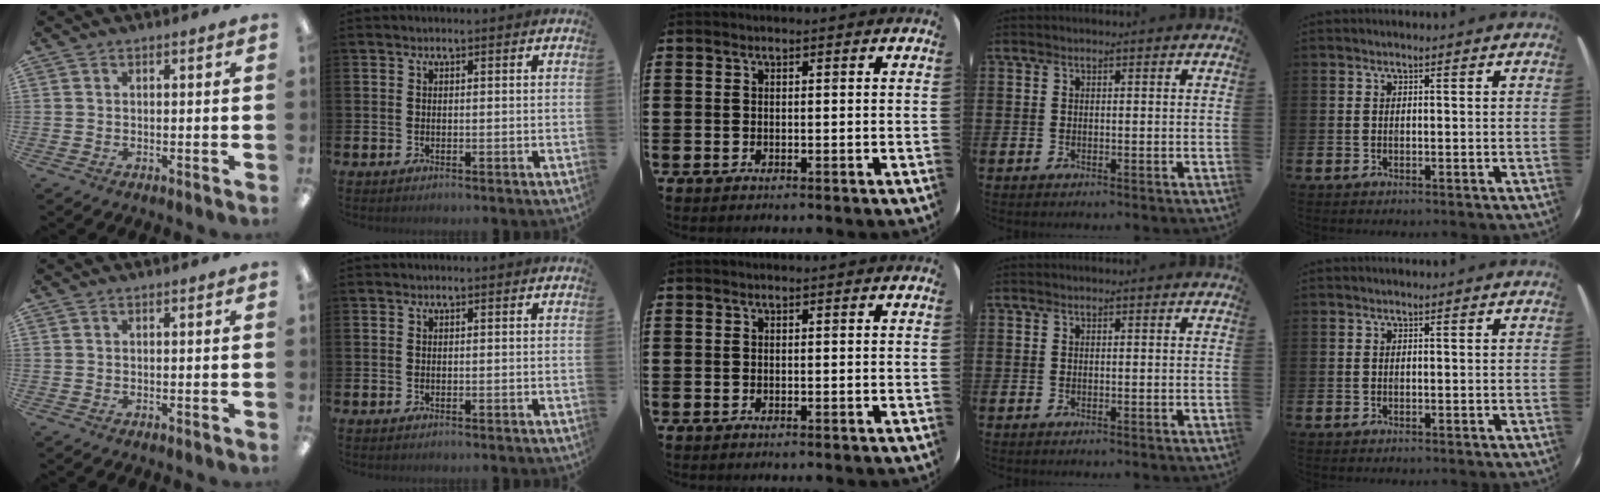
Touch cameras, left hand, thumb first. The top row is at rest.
{}